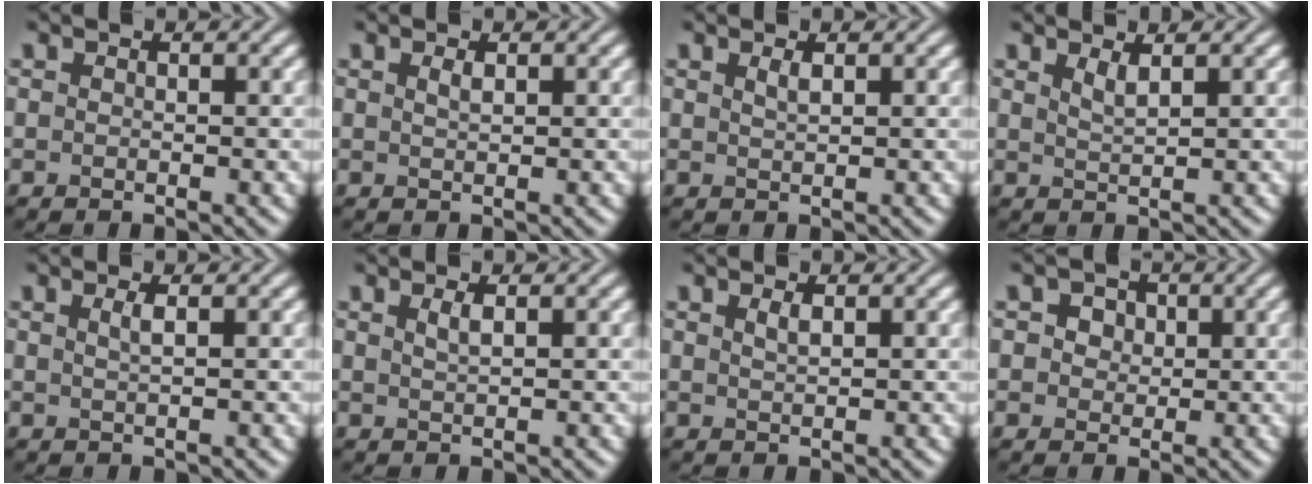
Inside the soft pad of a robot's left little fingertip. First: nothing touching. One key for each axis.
{"total": 0.8, "fx": 0.4, "fy": 0.2, "fz": 0.6, "tx": -0.012, "ty": 0.002, "tz": 0.008}
{"total": 1.0, "fx": 0.6, "fy": 0.3, "fz": 0.7, "tx": -0.013, "ty": 0.002, "tz": 0.010}
{"total": 1.5, "fx": 0.9, "fy": 0.4, "fz": 1.1, "tx": -0.017, "ty": 0.000, "tz": 0.016}
{"total": 1.2, "fx": 0.4, "fy": 0.4, "fz": 1.1, "tx": -0.016, "ty": 0.003, "tz": 0.005}
{"total": 1.2, "fx": 0.5, "fy": 0.4, "fz": 1.0, "tx": -0.015, "ty": 0.002, "tz": 0.009}
{"total": 0.9, "fx": 0.5, "fy": 0.3, "fz": 0.7, "tx": -0.013, "ty": 0.002, "tz": 0.010}
{"total": 3.2, "fx": 1.4, "fy": 2.4, "fz": 1.6, "tx": -0.027, "ty": 0.013, "tz": 0.007}